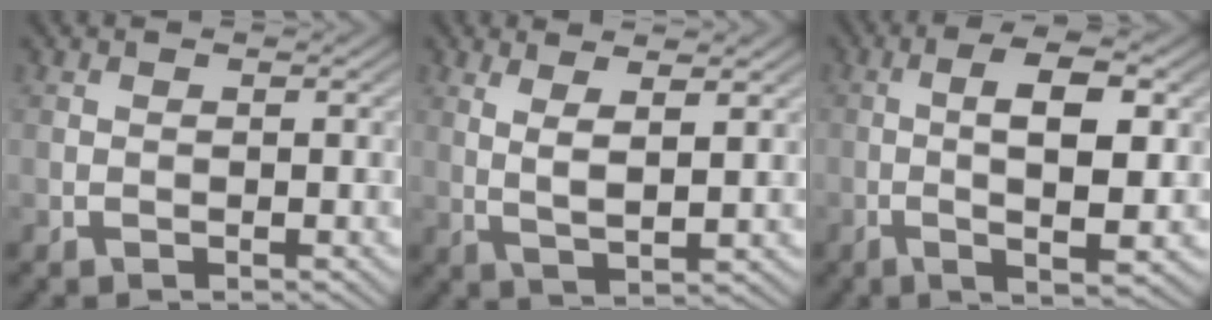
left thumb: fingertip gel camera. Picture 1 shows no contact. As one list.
[{"total": 4.8, "force": [2.3, 0.9, 4.2], "torque": [-0.085, -0.004, 0.051]}, {"total": 8.7, "force": [0.1, 2.2, 8.4], "torque": [-0.145, 0.007, -0.001]}]